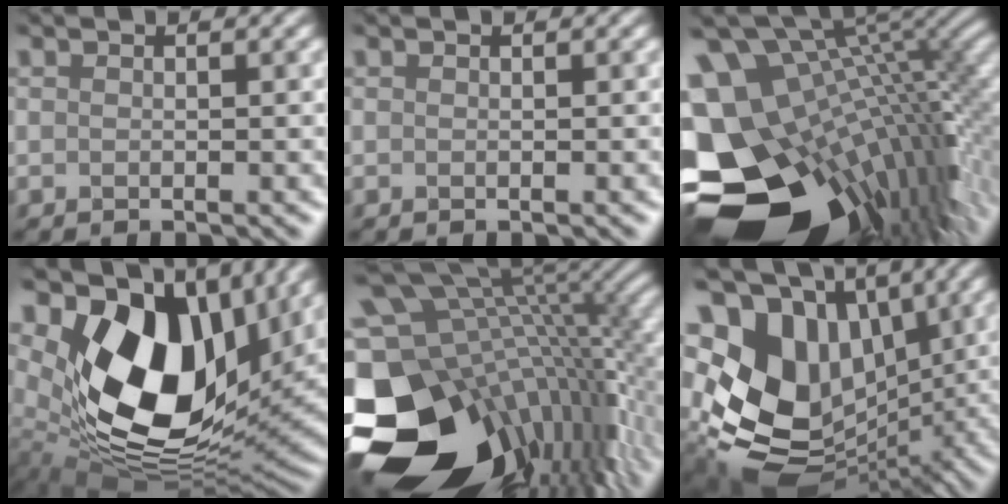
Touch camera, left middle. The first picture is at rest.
{"total": 0.0}
{"total": 16.2, "force": [-2.2, 10.9, 11.8], "torque": [-0.227, -0.013, 0.002]}
{"total": 13.8, "force": [4.9, 8.9, 9.4], "torque": [-0.168, -0.018, 0.095]}
{"total": 17.6, "force": [-3.9, 11.6, 12.6], "torque": [-0.258, -0.004, -0.028]}
{"total": 16.7, "force": [1.4, 12.7, 10.7], "torque": [-0.233, -0.001, 0.061]}